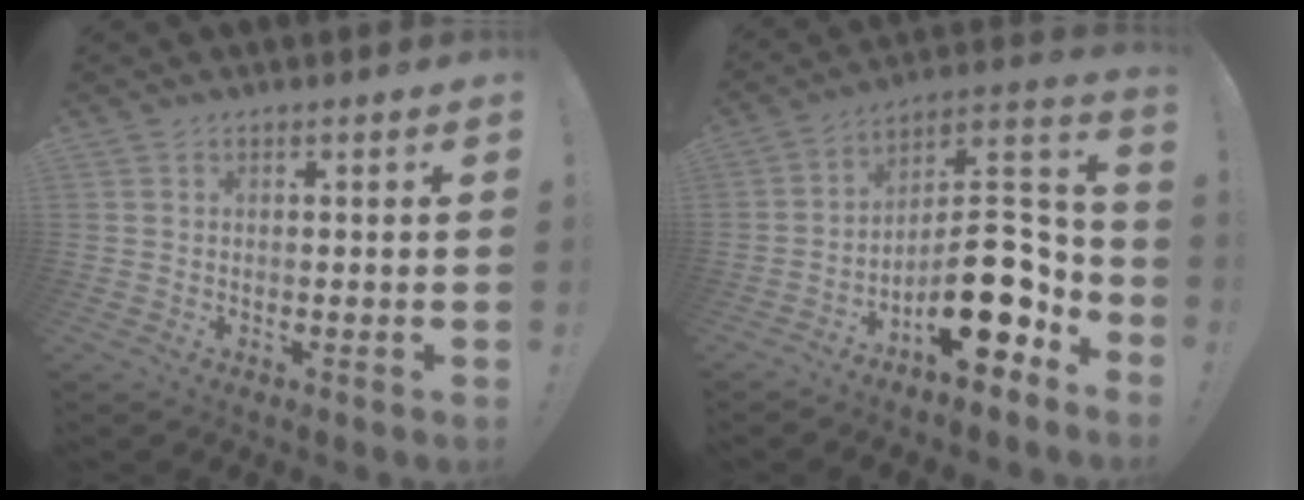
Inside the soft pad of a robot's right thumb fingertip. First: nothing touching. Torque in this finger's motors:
{"motor_torque": [3.85, 1.13, 1.30, -1.47, 0.30]}